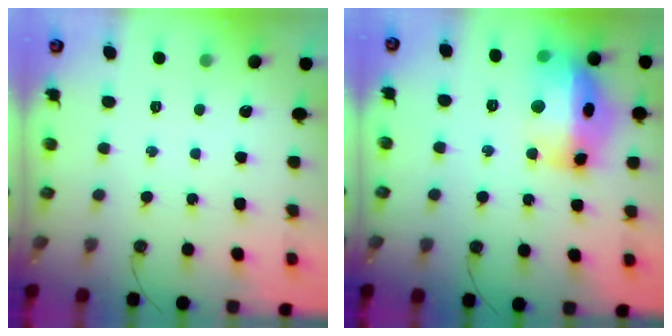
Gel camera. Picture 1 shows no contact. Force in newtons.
{"total": 19.9, "press": 19.8, "slide": 1.6}